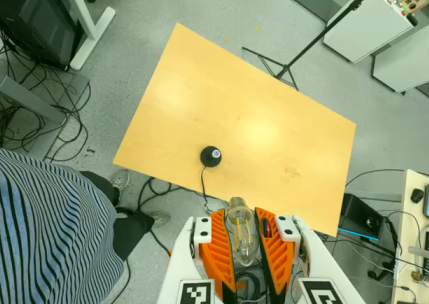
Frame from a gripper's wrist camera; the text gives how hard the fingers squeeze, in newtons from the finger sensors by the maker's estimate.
{"total": 20.8, "left": 23.3, "right": 18.4}